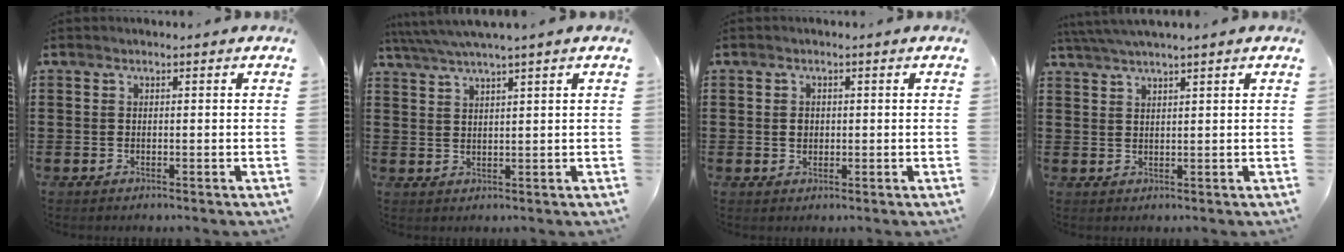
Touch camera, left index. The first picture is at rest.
{"total": 2.9, "force": [2.5, -0.6, 1.5], "torque": [-0.035, -0.003, 0.043]}
{"total": 1.5, "force": [0.2, 1.3, 0.7], "torque": [-0.017, 0.007, 0.003]}
{"total": 2.7, "force": [2.4, -0.4, 1.1], "torque": [-0.027, 0.000, 0.044]}